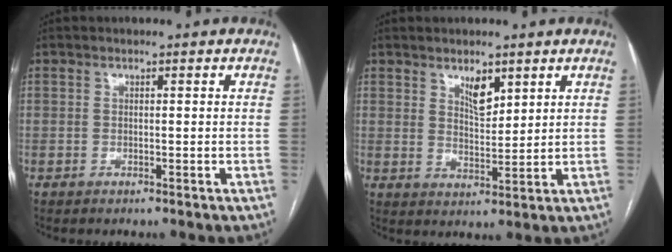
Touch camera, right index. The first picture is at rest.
{"total": 4.3, "force": [2.7, 1.6, 2.9], "torque": [-0.053, -0.005, 0.052]}